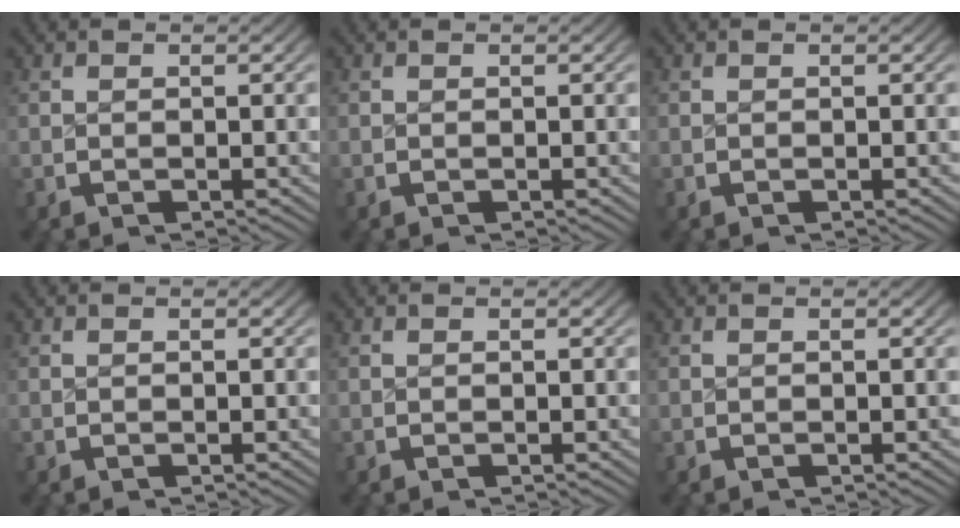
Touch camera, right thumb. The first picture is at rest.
{"total": 0.0}
{"total": 0.0}
{"total": 0.0}
{"total": 0.0}
{"total": 0.0}